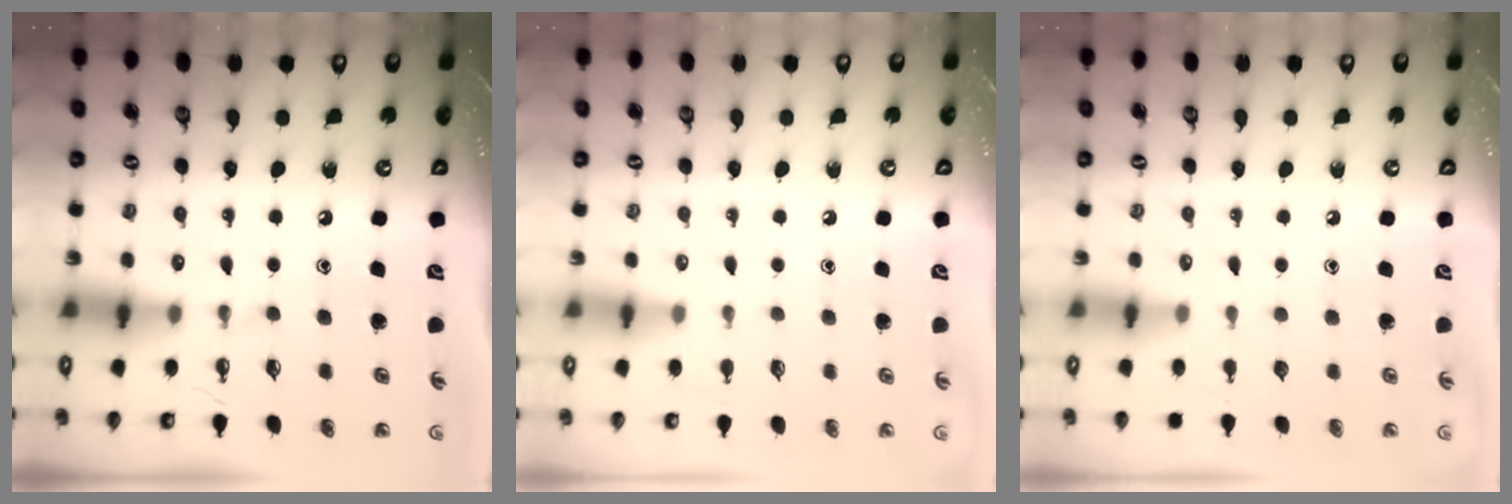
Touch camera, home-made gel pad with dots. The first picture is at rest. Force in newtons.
{"total": 2.8, "press": 2.8, "slide": 0.2}
{"total": 0.0}